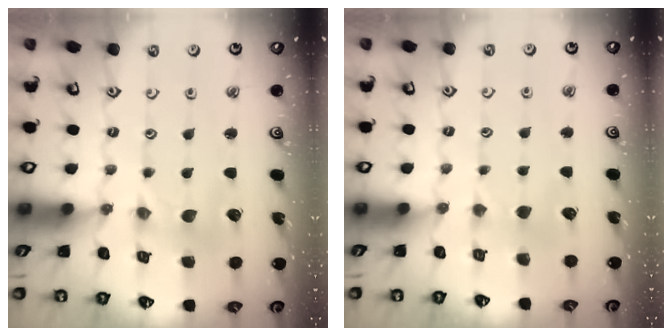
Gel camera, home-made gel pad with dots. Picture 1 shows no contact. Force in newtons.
{"total": 1.9, "press": 1.9, "slide": 0.3}